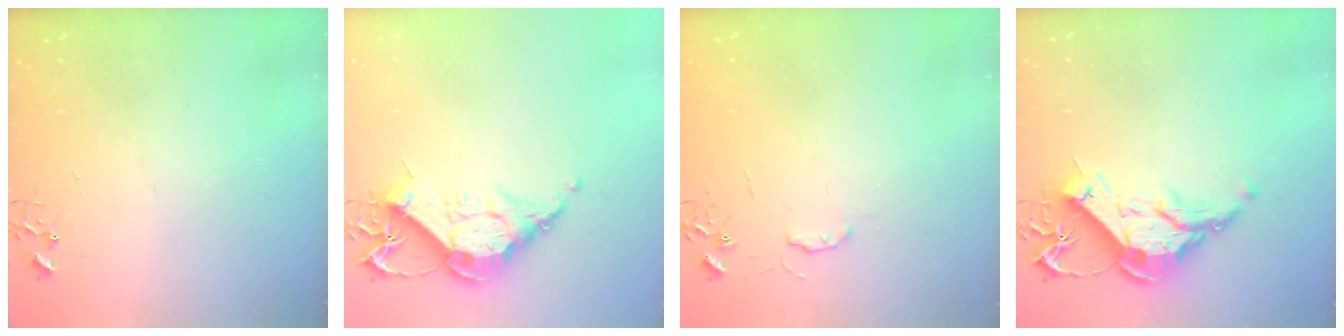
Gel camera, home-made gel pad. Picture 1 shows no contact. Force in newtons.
{"total": 14.3, "press": 14.2, "slide": 1.5}
{"total": 4.9, "press": 4.9, "slide": 0.7}
{"total": 17.4, "press": 17.4, "slide": 1.6}